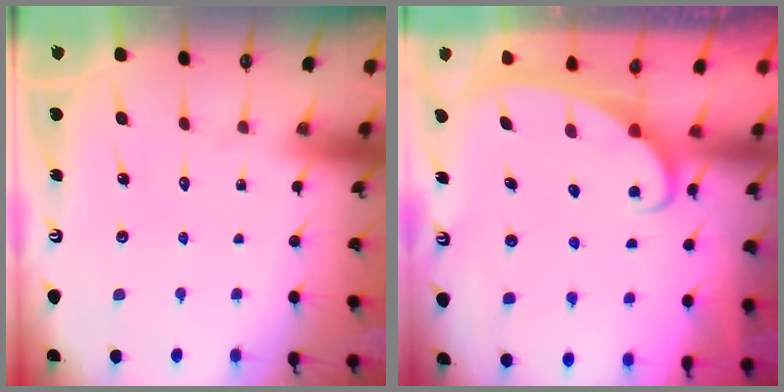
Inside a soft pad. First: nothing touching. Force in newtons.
{"total": 2.6, "press": 2.6, "slide": 0.3}